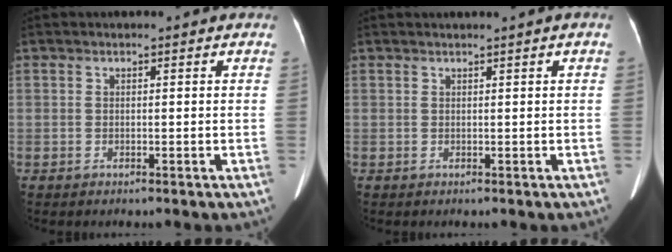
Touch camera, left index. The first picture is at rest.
{"total": 0.6, "force": [0.1, -0.3, 0.6], "torque": [-0.014, -0.009, 0.010]}